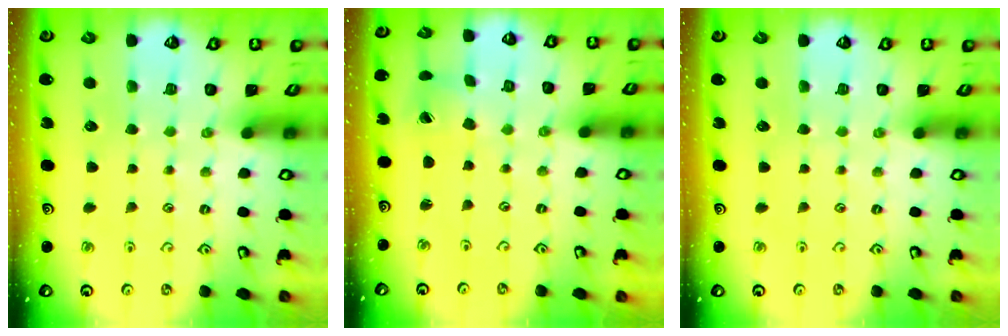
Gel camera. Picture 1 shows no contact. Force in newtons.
{"total": 3.0, "press": 3.0, "slide": 0.2}
{"total": 0.0}